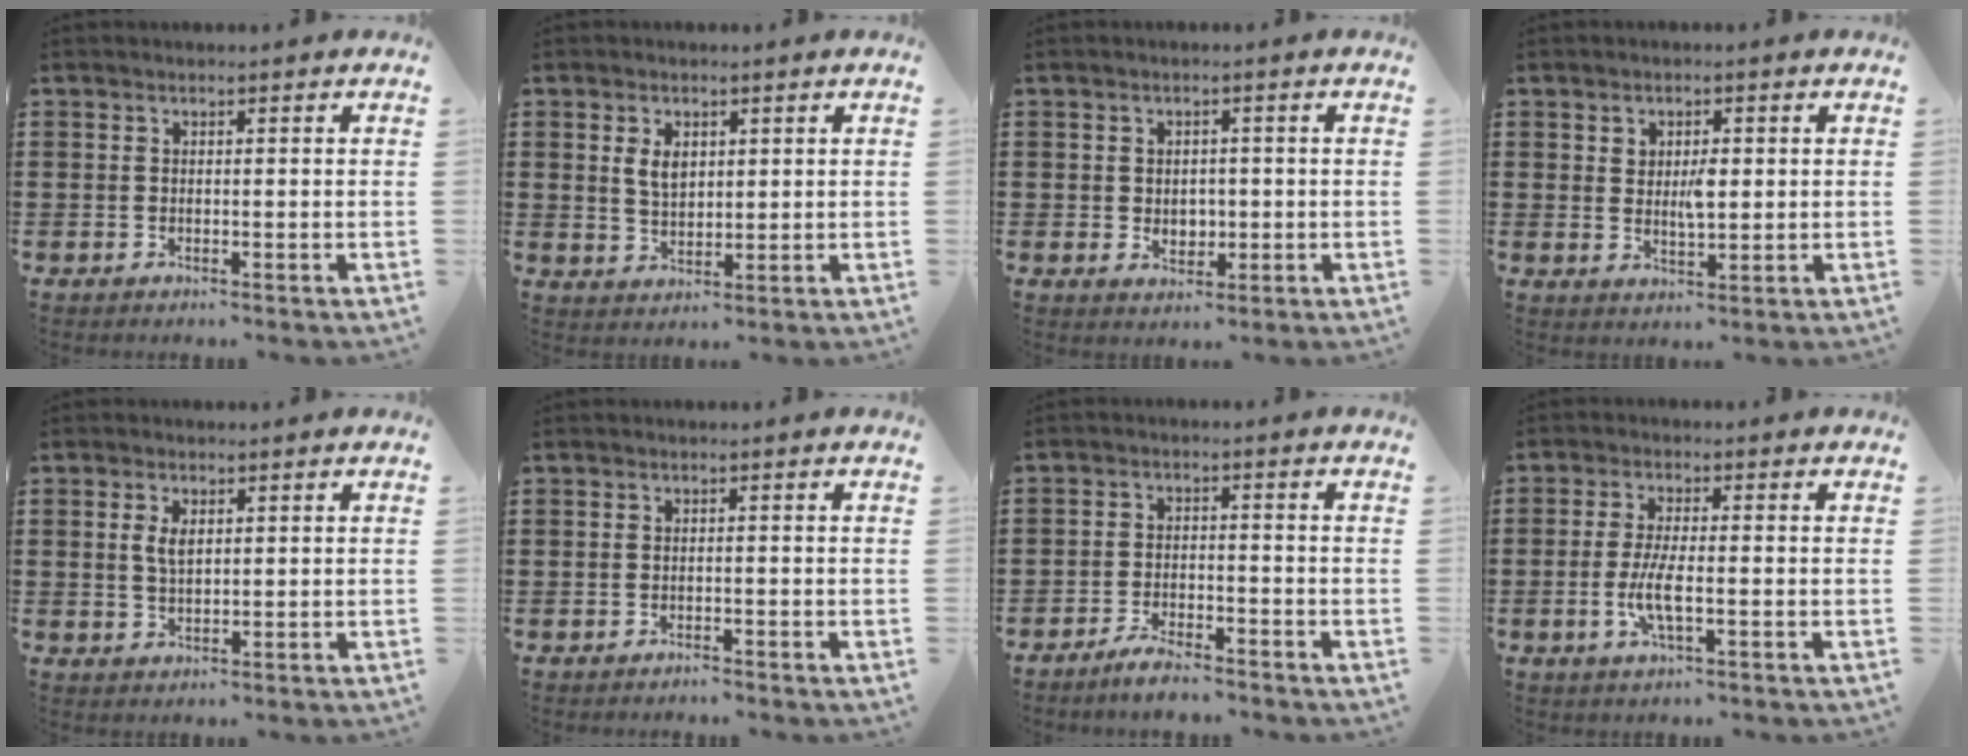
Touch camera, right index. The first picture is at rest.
{"total": 3.5, "force": [1.3, 2.0, 2.6], "torque": [-0.049, 0.002, 0.022]}
{"total": 2.3, "force": [0.1, 1.9, 1.2], "torque": [-0.022, 0.004, -0.002]}
{"total": 3.3, "force": [0.7, 1.6, 2.8], "torque": [-0.050, 0.001, 0.010]}
{"total": 2.9, "force": [0.8, 1.3, 2.4], "torque": [-0.052, 0.005, 0.014]}
{"total": 0.8, "force": [-0.8, 0.0, 0.0], "torque": [-0.003, -0.002, -0.016]}
{"total": 3.4, "force": [-3.2, 0.2, 1.0], "torque": [-0.021, 0.005, -0.065]}
{"total": 5.0, "force": [-1.4, 1.1, 4.7], "torque": [-0.099, -0.005, -0.031]}